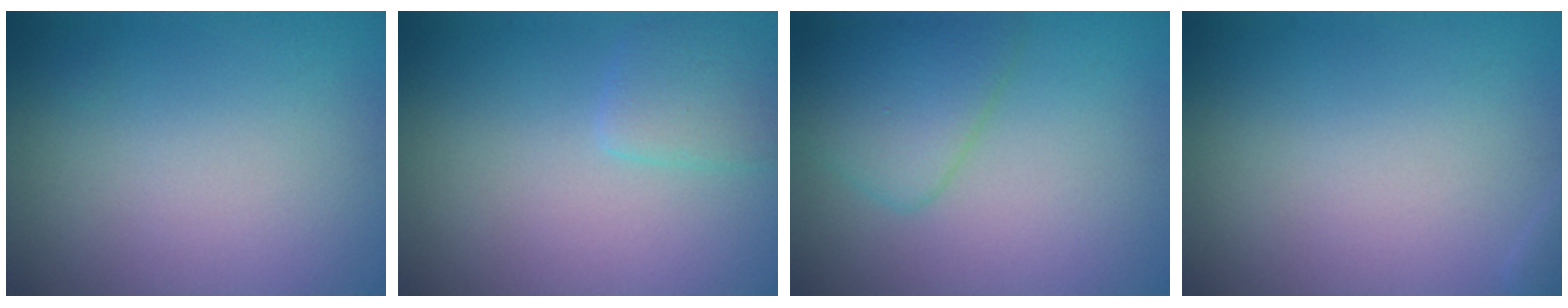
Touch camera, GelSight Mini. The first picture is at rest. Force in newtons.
{"total": 2.1, "press": 2.1, "slide": 0.2}
{"total": 3.6, "press": 3.6, "slide": 0.2}
{"total": 0.5, "press": 0.5, "slide": 0.1}